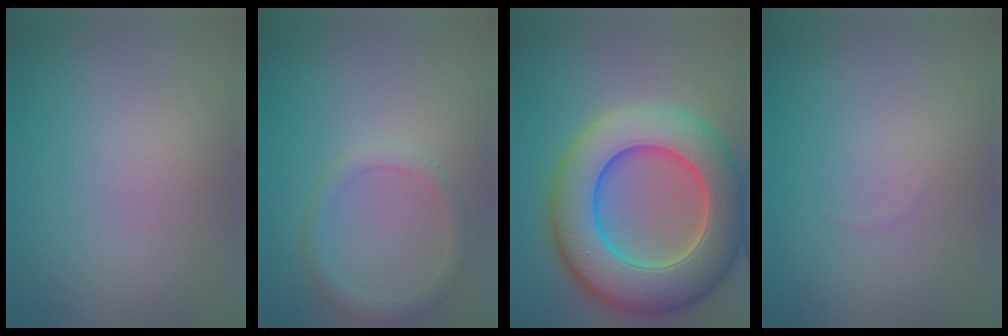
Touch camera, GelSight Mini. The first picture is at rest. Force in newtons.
{"total": 1.5, "press": 1.5, "slide": 0.1}
{"total": 11.1, "press": 11.1, "slide": 0.3}
{"total": 0.0}